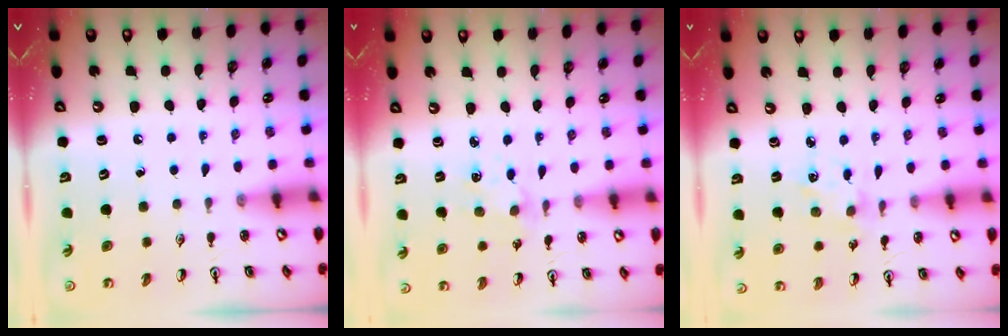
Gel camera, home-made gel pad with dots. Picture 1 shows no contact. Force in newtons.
{"total": 3.4, "press": 3.4, "slide": 0.4}
{"total": 2.7, "press": 2.7, "slide": 0.4}